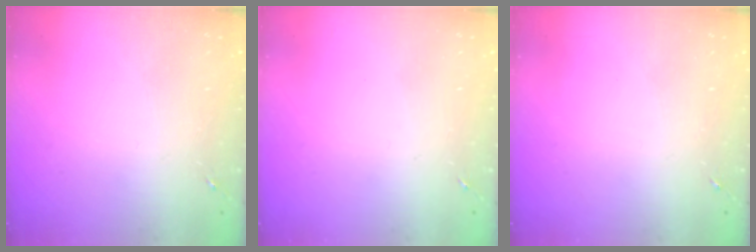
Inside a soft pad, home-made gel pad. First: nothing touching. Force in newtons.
{"total": 0.0}
{"total": 0.0}